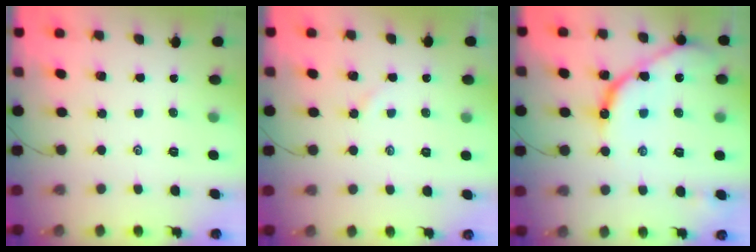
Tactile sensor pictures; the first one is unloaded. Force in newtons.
{"total": 2.2, "press": 2.2, "slide": 0.3}
{"total": 13.2, "press": 13.1, "slide": 1.0}